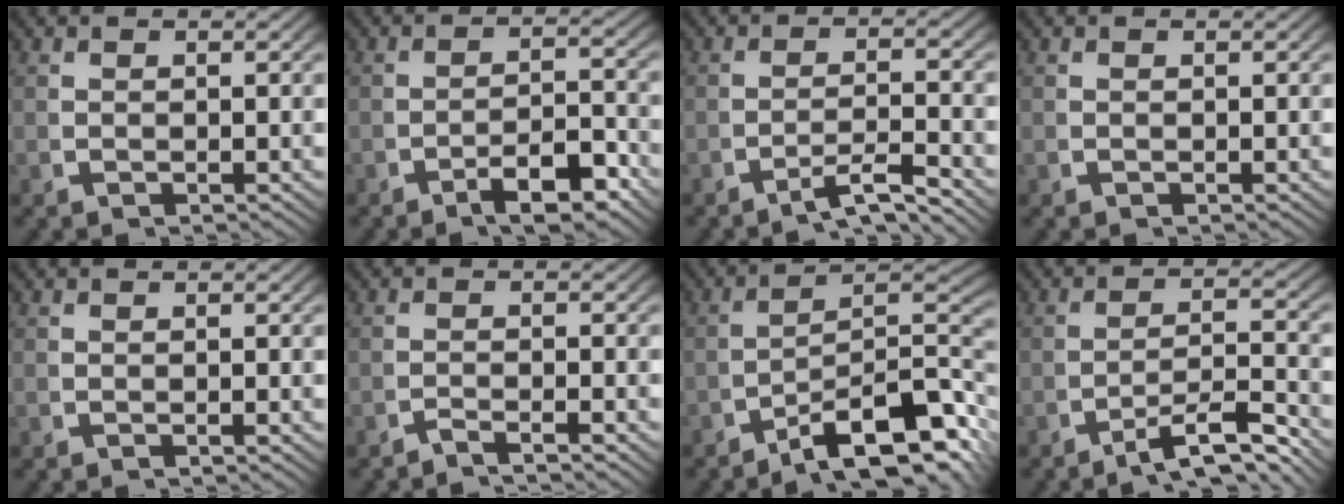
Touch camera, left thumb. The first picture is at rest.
{"total": 4.6, "force": [-2.3, 1.6, 3.7], "torque": [-0.047, -0.011, -0.034]}
{"total": 3.1, "force": [-2.2, 0.6, 2.2], "torque": [-0.039, -0.005, -0.037]}
{"total": 0.0}
{"total": 0.0}
{"total": 1.9, "force": [-1.8, -0.2, 0.5], "torque": [-0.007, 0.000, -0.037]}
{"total": 12.5, "force": [-4.8, 7.0, 9.2], "torque": [-0.141, -0.044, -0.059]}
{"total": 5.7, "force": [-3.2, 2.3, 4.2], "torque": [-0.071, -0.019, -0.044]}